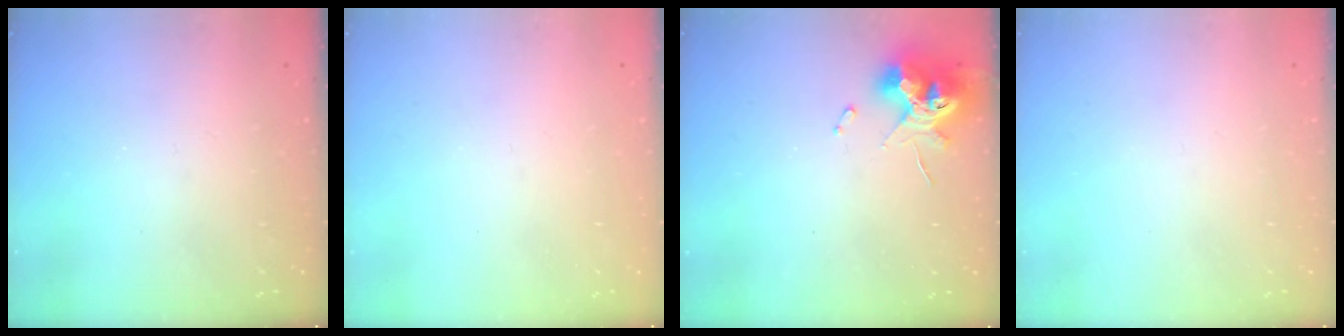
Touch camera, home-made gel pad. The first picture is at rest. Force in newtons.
{"total": 0.0}
{"total": 11.4, "press": 11.3, "slide": 1.1}
{"total": 0.0}